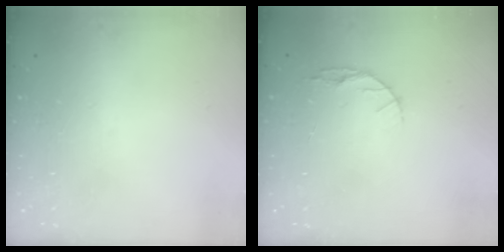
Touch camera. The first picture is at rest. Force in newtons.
{"total": 4.4, "press": 4.4, "slide": 0.5}